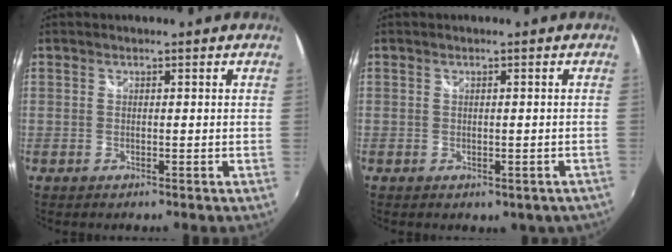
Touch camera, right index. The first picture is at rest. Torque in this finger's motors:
{"motor_torque": [0.21, -0.37, -0.01, -0.03]}